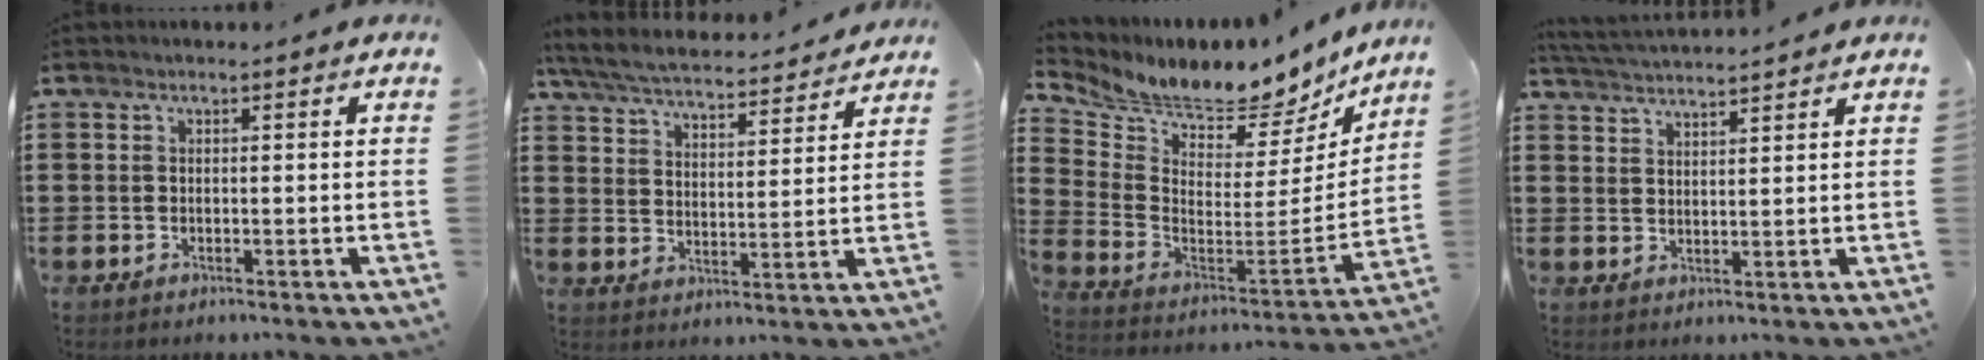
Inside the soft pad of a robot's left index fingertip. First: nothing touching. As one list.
[{"total": 5.5, "force": [5.3, 0.2, 1.5], "torque": [-0.053, -0.034, 0.087]}, {"total": 6.3, "force": [6.2, 1.2, 0.7], "torque": [-0.038, -0.073, 0.098]}, {"total": 3.0, "force": [3.0, -0.4, 0.2], "torque": [-0.015, -0.012, 0.053]}]